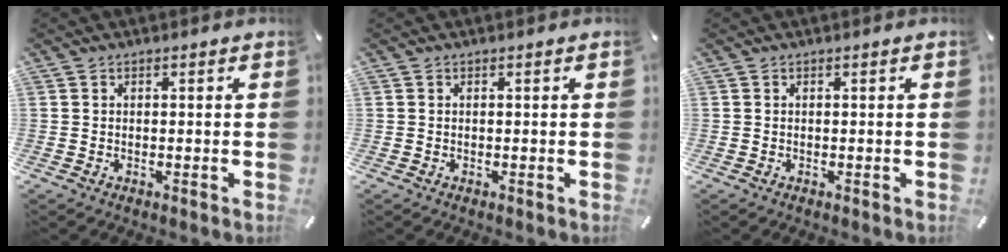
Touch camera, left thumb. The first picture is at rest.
{"total": 0.0}
{"total": 0.0}